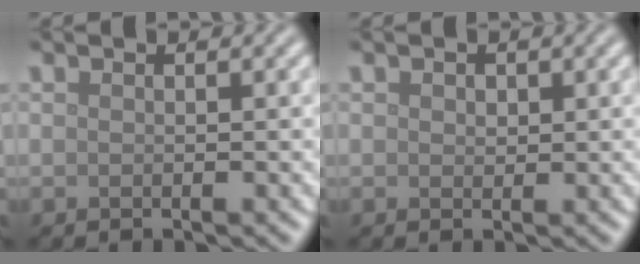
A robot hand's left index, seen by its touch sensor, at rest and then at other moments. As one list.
[{"total": 0.8, "force": [0.3, 0.6, 0.4], "torque": [-0.007, -0.002, 0.005]}]